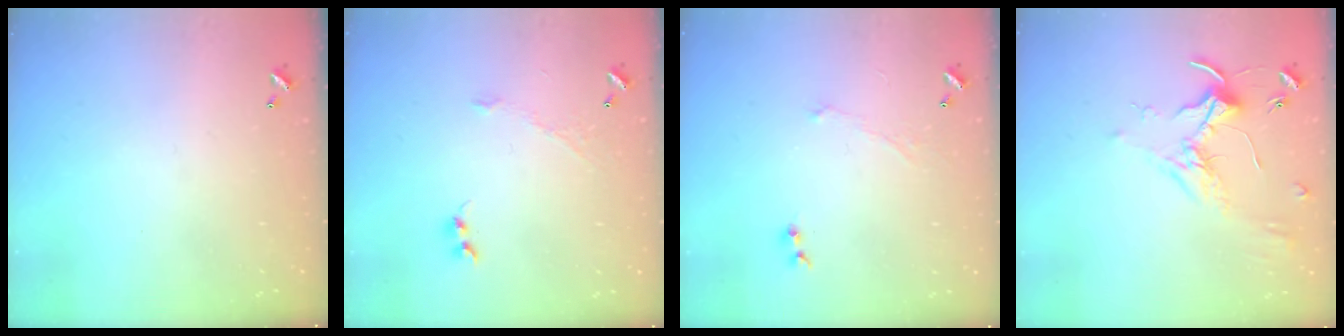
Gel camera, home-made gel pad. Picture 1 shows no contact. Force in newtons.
{"total": 2.9, "press": 2.8, "slide": 0.5}
{"total": 1.2, "press": 0.9, "slide": 0.8}
{"total": 1.7, "press": 1.6, "slide": 0.4}